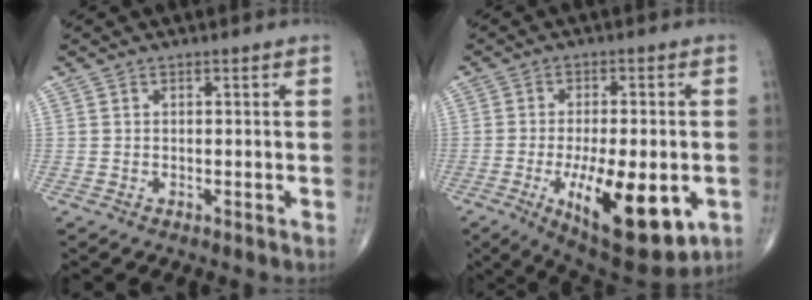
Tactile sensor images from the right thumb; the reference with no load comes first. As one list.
[{"total": 18.2, "force": [-5.3, 7.0, 15.9], "torque": [-0.234, -0.013, -0.062]}]